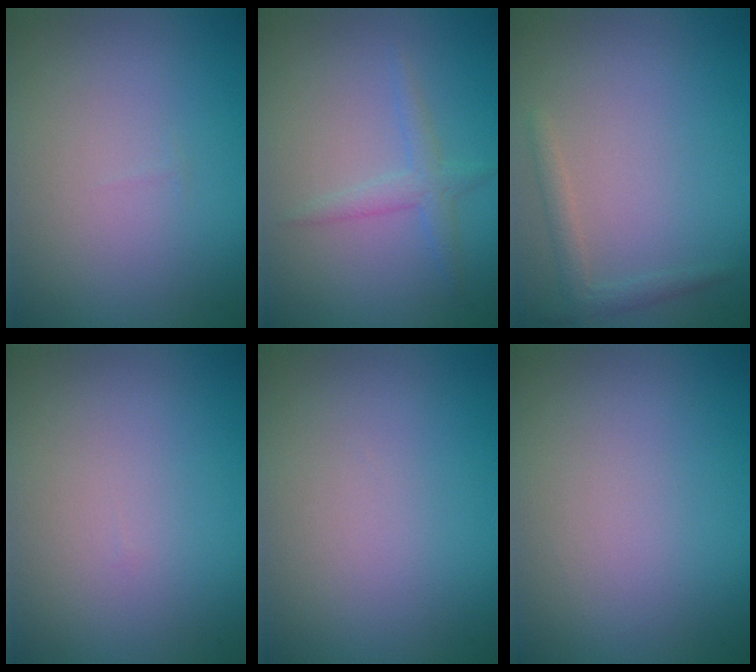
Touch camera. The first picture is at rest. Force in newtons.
{"total": 1.9, "press": 1.9, "slide": 0.1}
{"total": 1.5, "press": 1.5, "slide": 0.1}
{"total": 0.0}
{"total": 0.0}
{"total": 0.0}